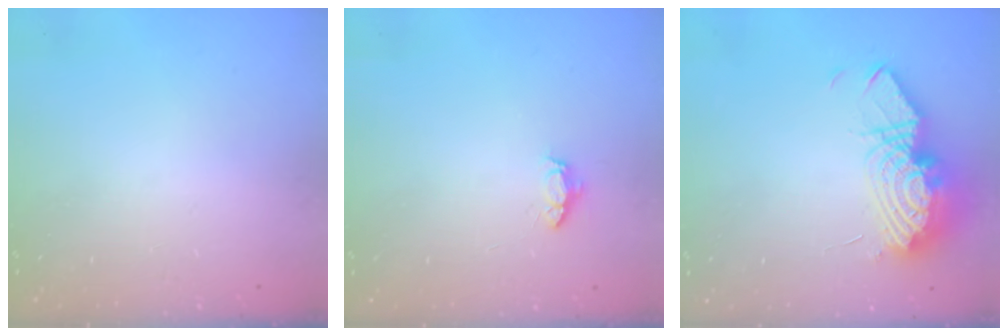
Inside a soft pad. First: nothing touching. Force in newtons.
{"total": 3.5, "press": 3.5, "slide": 0.4}
{"total": 14.6, "press": 14.5, "slide": 1.3}